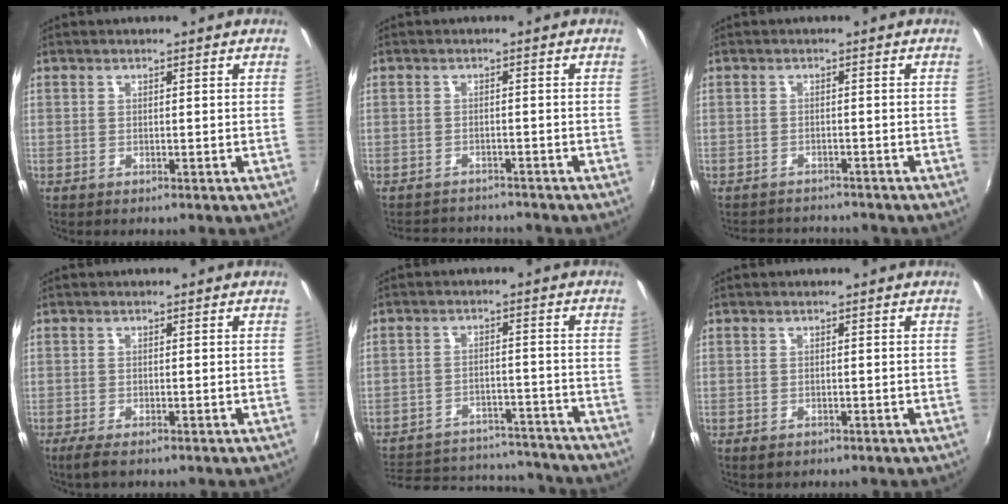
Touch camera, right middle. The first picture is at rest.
{"total": 5.6, "force": [-5.3, 1.7, 0.7], "torque": [-0.027, 0.008, -0.082]}
{"total": 5.2, "force": [-4.9, 1.5, 0.7], "torque": [-0.026, 0.002, -0.076]}
{"total": 2.4, "force": [-1.5, 0.5, 1.7], "torque": [-0.036, -0.009, -0.026]}
{"total": 21.4, "force": [-18.4, 8.3, 7.2], "torque": [-0.163, 0.034, -0.225]}
{"total": 1.2, "force": [-0.6, 0.8, 0.5], "torque": [-0.010, -0.003, -0.010]}